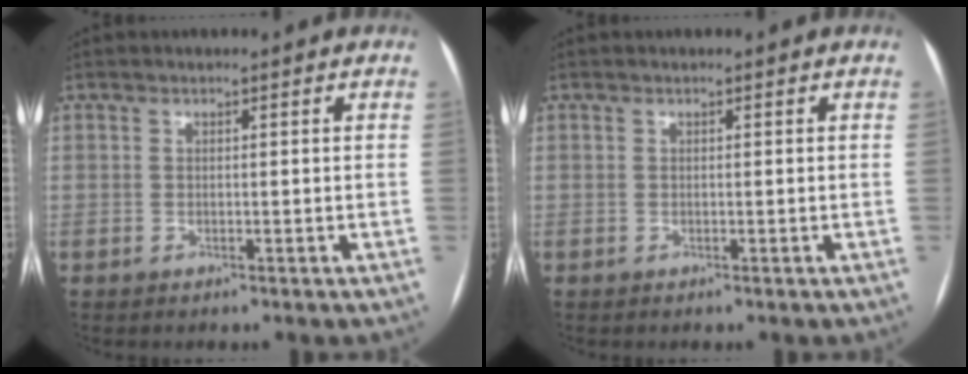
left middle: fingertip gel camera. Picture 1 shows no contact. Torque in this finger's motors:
{"motor_torque": [0.03, 0.15, 0.04, 0.01]}